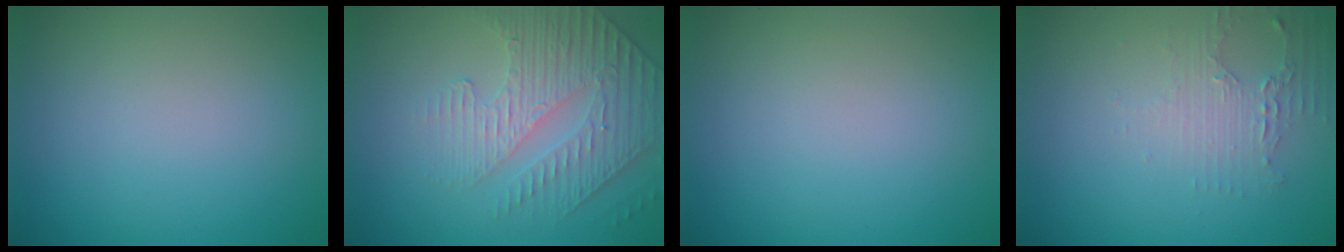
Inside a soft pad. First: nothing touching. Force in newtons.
{"total": 4.2, "press": 3.5, "slide": 2.4}
{"total": 0.0}
{"total": 1.8, "press": 1.8, "slide": 0.4}